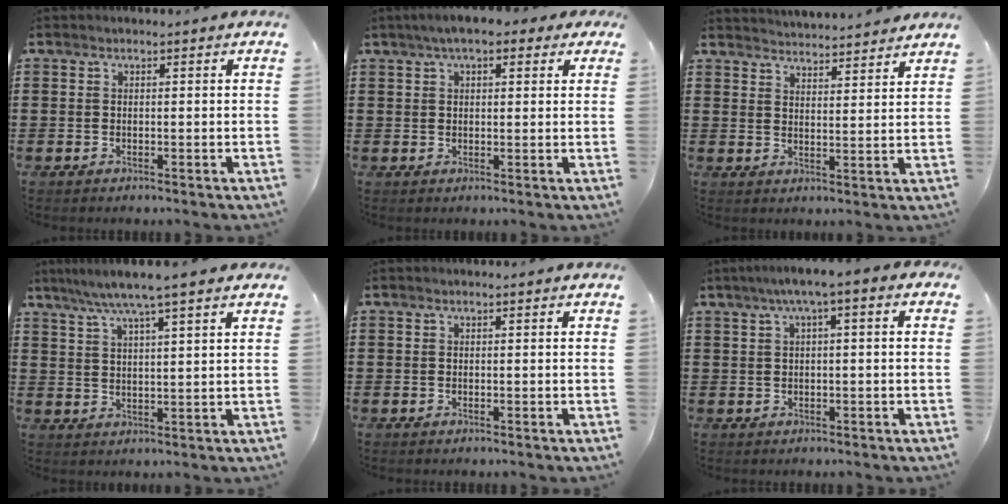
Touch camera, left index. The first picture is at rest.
{"total": 4.5, "force": [3.1, 1.6, 2.8], "torque": [-0.065, 0.009, 0.054]}
{"total": 3.7, "force": [3.7, -0.3, -0.3], "torque": [-0.008, -0.022, 0.066]}
{"total": 5.8, "force": [4.4, -0.2, 3.7], "torque": [-0.085, -0.013, 0.075]}
{"total": 0.0}
{"total": 2.9, "force": [-0.1, 0.2, 2.9], "torque": [-0.052, 0.003, -0.006]}